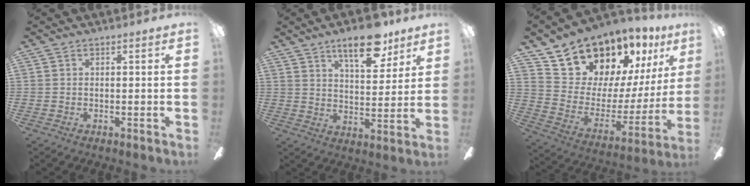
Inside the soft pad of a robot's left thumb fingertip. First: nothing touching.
{"total": 13.1, "force": [9.1, 5.1, 7.9], "torque": [-0.109, -0.041, 0.154]}
{"total": 16.9, "force": [15.1, 7.0, 2.7], "torque": [-0.066, -0.136, 0.287]}